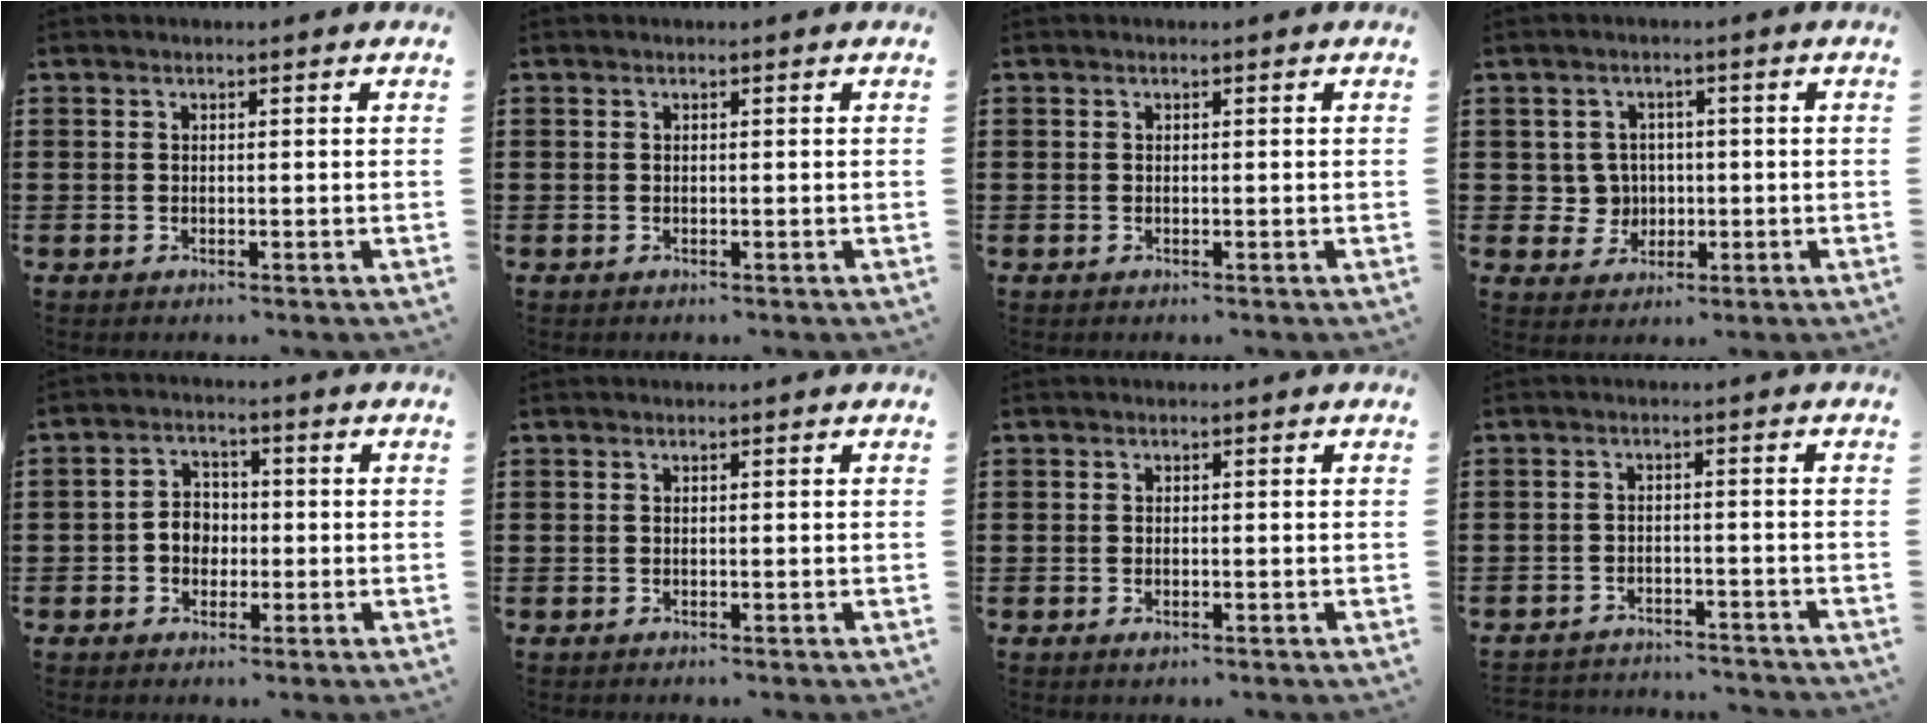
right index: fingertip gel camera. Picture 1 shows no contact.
{"total": 0.0}
{"total": 0.0}
{"total": 3.9, "force": [-0.1, 3.8, 1.0], "torque": [-0.038, 0.010, -0.005]}
{"total": 3.9, "force": [-0.9, 3.3, 1.8], "torque": [-0.043, 0.009, -0.021]}
{"total": 0.0}
{"total": 0.7, "force": [-0.2, 0.3, 0.5], "torque": [-0.012, -0.004, -0.003]}
{"total": 2.9, "force": [-2.9, 0.3, 0.0], "torque": [-0.007, -0.001, -0.061]}